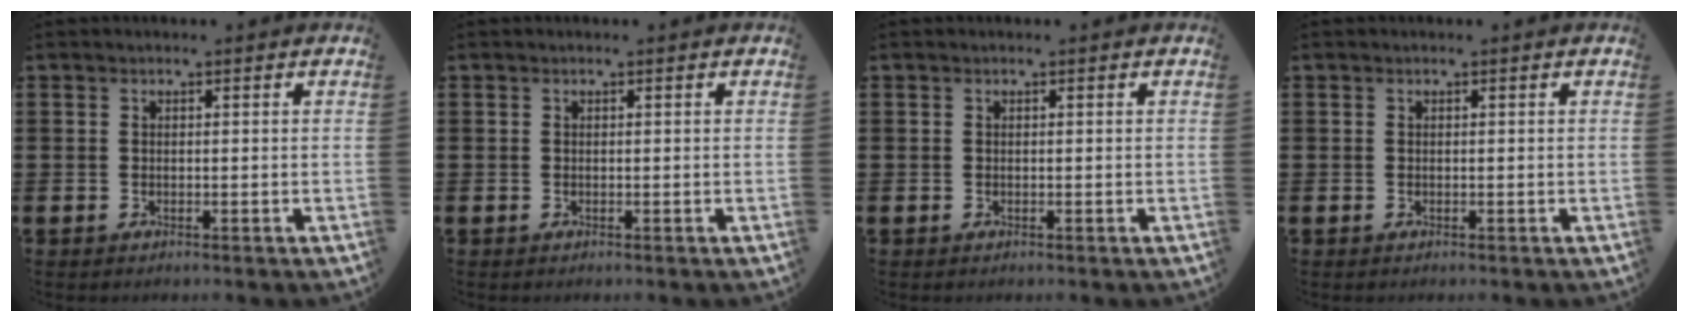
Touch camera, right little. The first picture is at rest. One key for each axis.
{"total": 0.0}
{"total": 0.0}
{"total": 0.0}